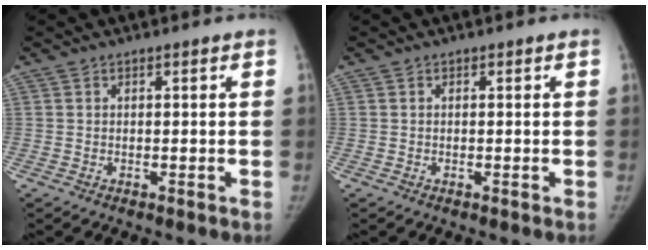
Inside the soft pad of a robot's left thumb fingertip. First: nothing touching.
{"total": 0.0}